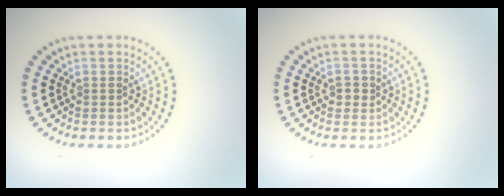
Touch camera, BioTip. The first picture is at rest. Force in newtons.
{"total": 1.2, "press": 1.1, "slide": 0.4}